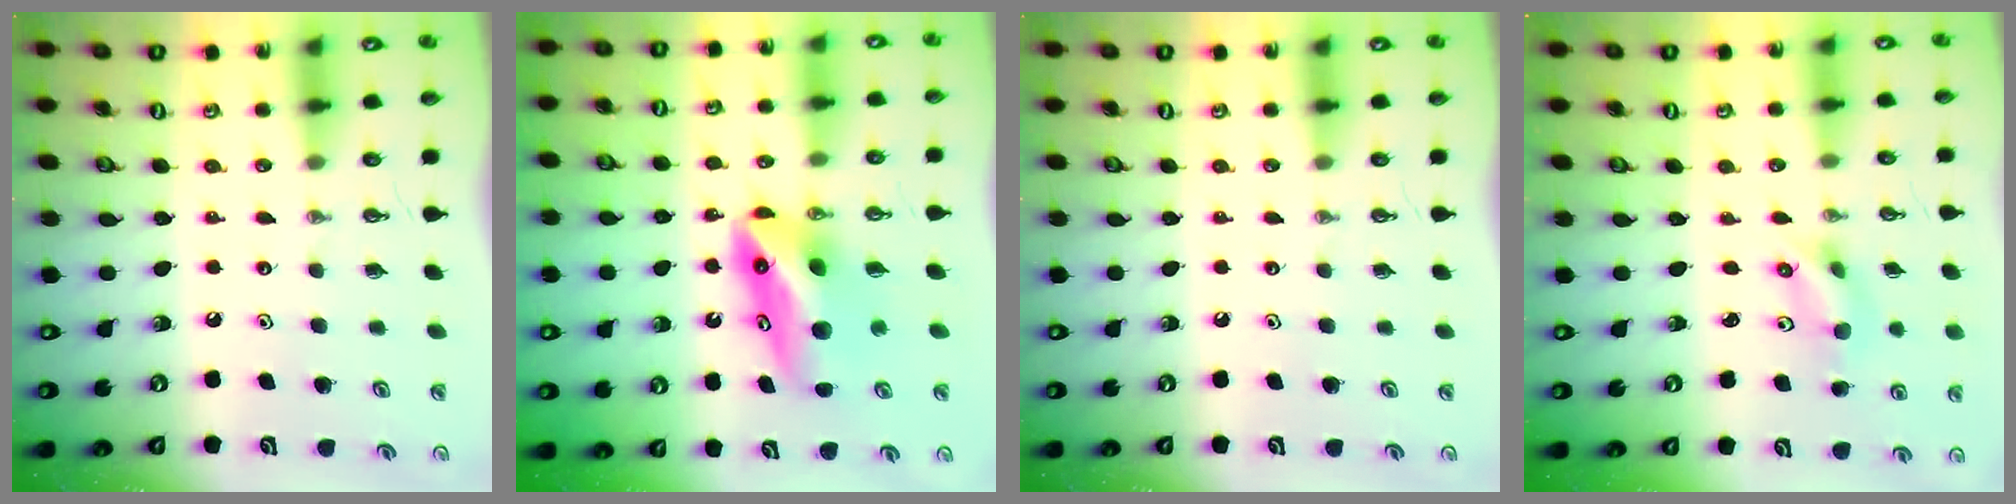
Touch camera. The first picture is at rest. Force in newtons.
{"total": 9.2, "press": 9.1, "slide": 1.2}
{"total": 0.0}
{"total": 6.9, "press": 2.5, "slide": 6.5}